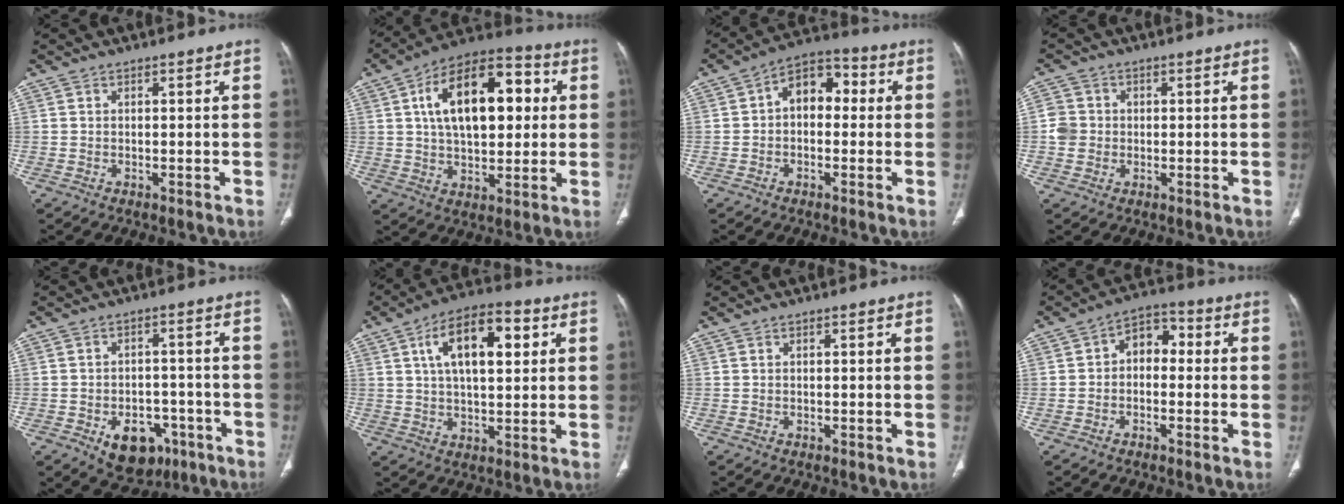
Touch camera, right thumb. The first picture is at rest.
{"total": 20.1, "force": [4.2, 11.0, 16.3], "torque": [-0.231, 0.018, 0.061]}
{"total": 8.8, "force": [0.6, 5.9, 6.5], "torque": [-0.069, 0.031, -0.006]}
{"total": 4.0, "force": [-0.3, 3.8, 1.3], "torque": [-0.012, 0.007, -0.008]}
{"total": 10.4, "force": [-4.9, 7.1, 5.8], "torque": [-0.046, 0.026, -0.059]}
{"total": 14.1, "force": [4.4, 6.7, 11.6], "torque": [-0.174, 0.005, 0.067]}
{"total": 0.0}
{"total": 6.4, "force": [-0.2, 4.5, 4.6], "torque": [-0.047, 0.028, -0.019]}